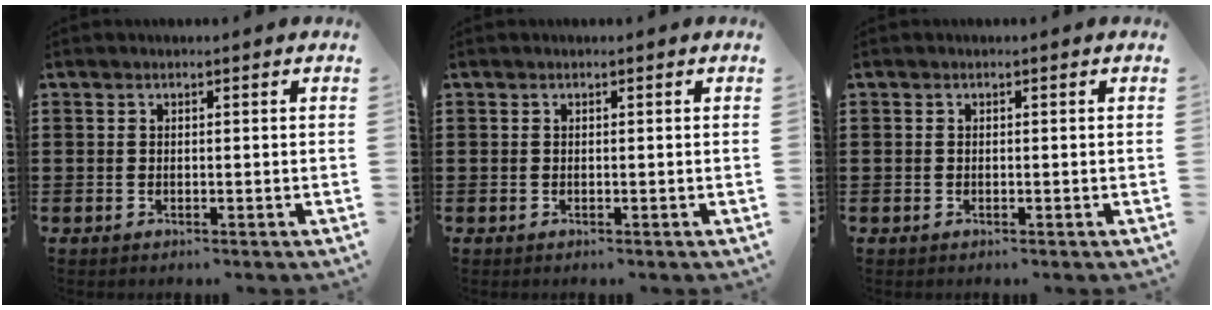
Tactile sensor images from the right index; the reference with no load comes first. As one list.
[{"total": 0.0}, {"total": 0.0}]